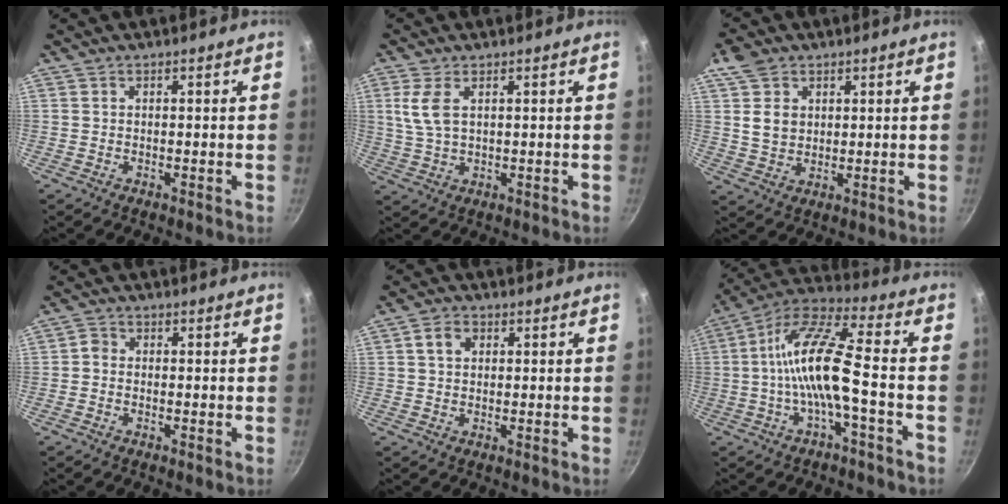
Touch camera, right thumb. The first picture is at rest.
{"total": 5.5, "force": [1.9, 2.9, 4.3], "torque": [-0.090, -0.005, 0.041]}
{"total": 7.0, "force": [2.5, 5.4, 3.8], "torque": [-0.050, -0.010, 0.044]}
{"total": 1.5, "force": [-0.5, 1.2, 0.6], "torque": [-0.009, 0.007, -0.016]}
{"total": 3.7, "force": [1.1, 2.8, 2.1], "torque": [-0.027, 0.005, 0.015]}
{"total": 13.5, "force": [-2.5, 3.3, 12.9], "torque": [-0.256, 0.038, -0.058]}